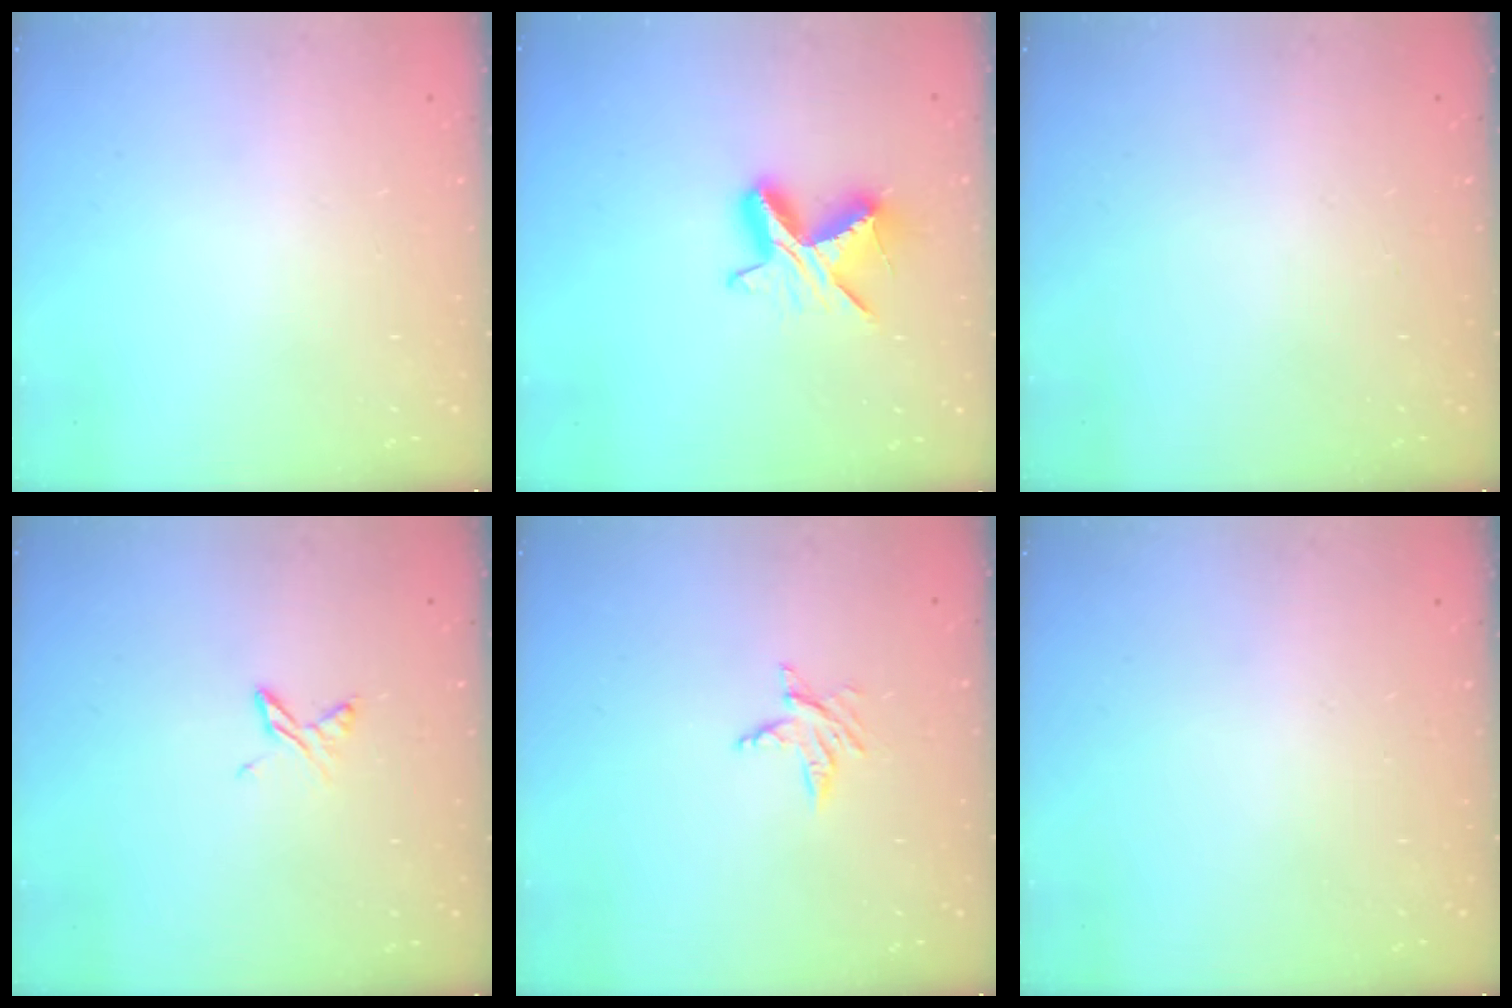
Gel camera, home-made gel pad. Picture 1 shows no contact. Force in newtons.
{"total": 8.5, "press": 8.5, "slide": 0.4}
{"total": 0.0}
{"total": 5.1, "press": 5.1, "slide": 0.6}
{"total": 3.4, "press": 3.3, "slide": 0.4}
{"total": 0.0}